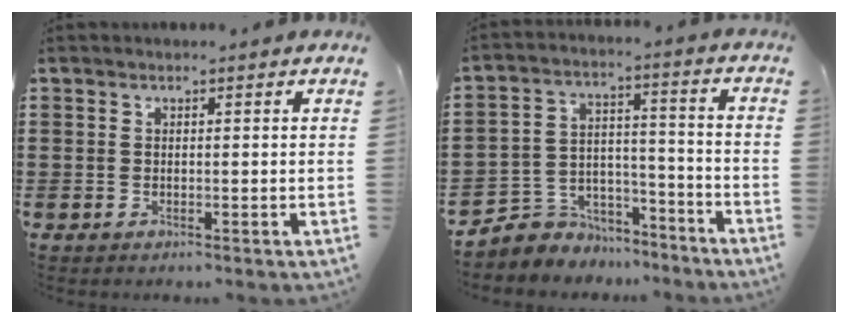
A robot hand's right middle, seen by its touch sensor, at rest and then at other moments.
{"total": 5.2, "force": [-4.6, 2.5, -0.2], "torque": [-0.018, 0.009, -0.100]}